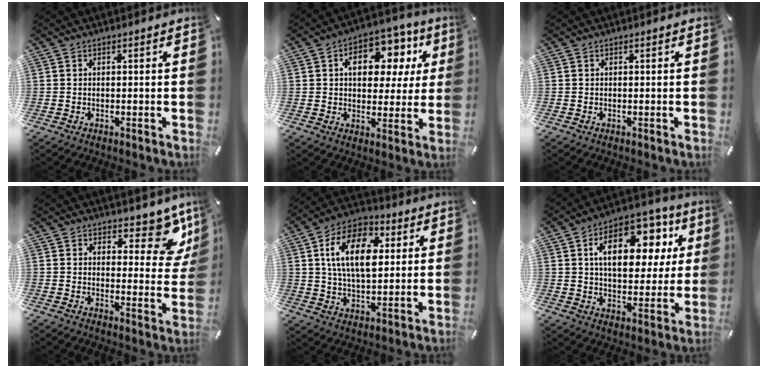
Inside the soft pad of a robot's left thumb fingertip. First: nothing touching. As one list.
[{"total": 13.2, "force": [4.4, 9.1, 8.5], "torque": [-0.115, -0.014, 0.073]}, {"total": 0.0}, {"total": 9.2, "force": [6.8, 4.8, 4.0], "torque": [-0.022, -0.059, 0.116]}, {"total": 15.1, "force": [4.1, 9.3, 11.2], "torque": [-0.208, 0.005, 0.069]}, {"total": 17.0, "force": [6.0, 10.5, 12.0], "torque": [-0.180, -0.009, 0.100]}]